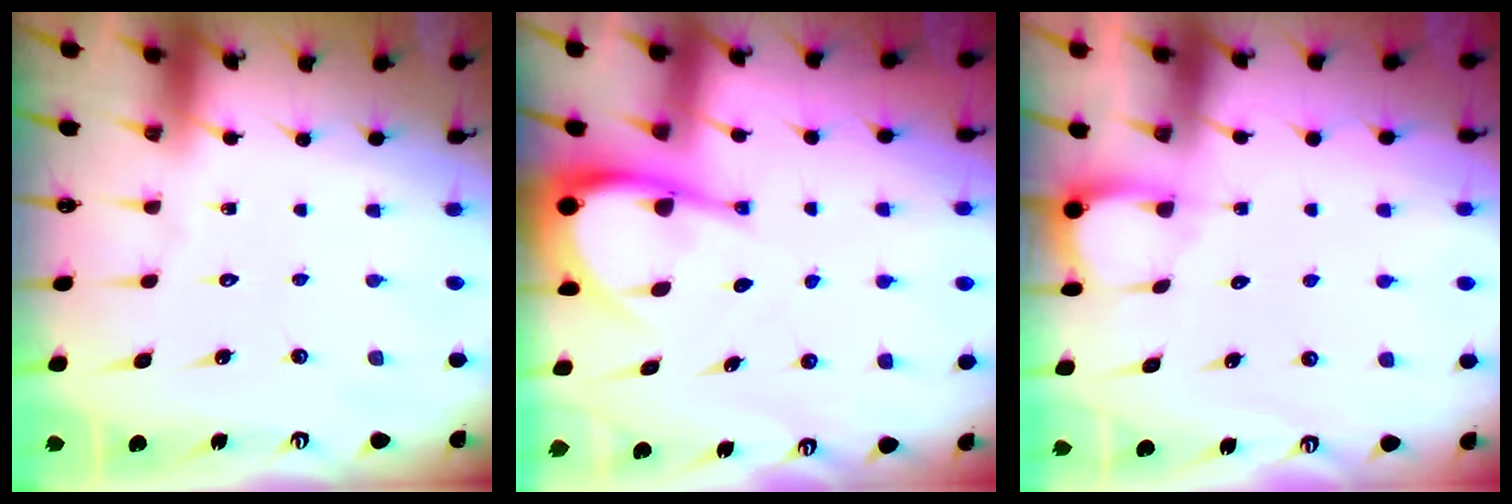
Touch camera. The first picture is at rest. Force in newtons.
{"total": 8.3, "press": 8.3, "slide": 1.0}
{"total": 1.9, "press": 1.9, "slide": 0.2}